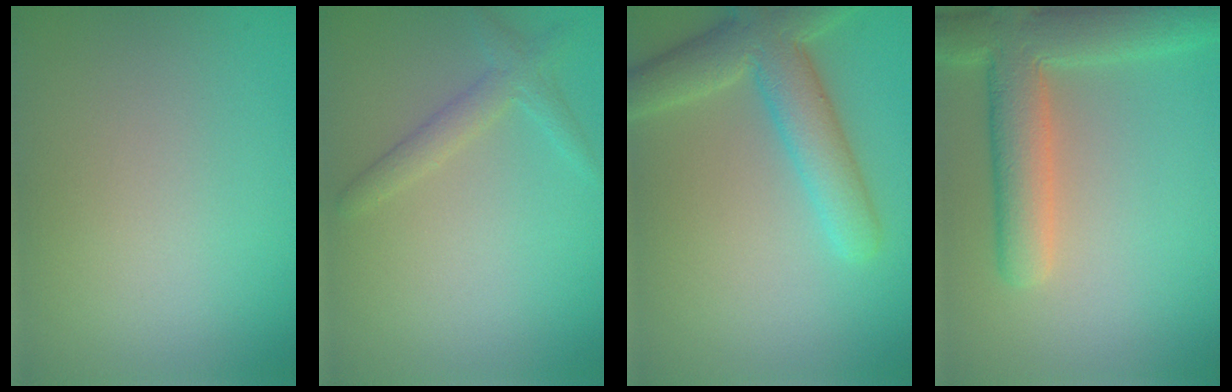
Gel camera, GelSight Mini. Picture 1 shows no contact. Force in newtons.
{"total": 1.9, "press": 1.9, "slide": 0.1}
{"total": 6.0, "press": 6.0, "slide": 0.4}
{"total": 6.6, "press": 6.6, "slide": 0.6}